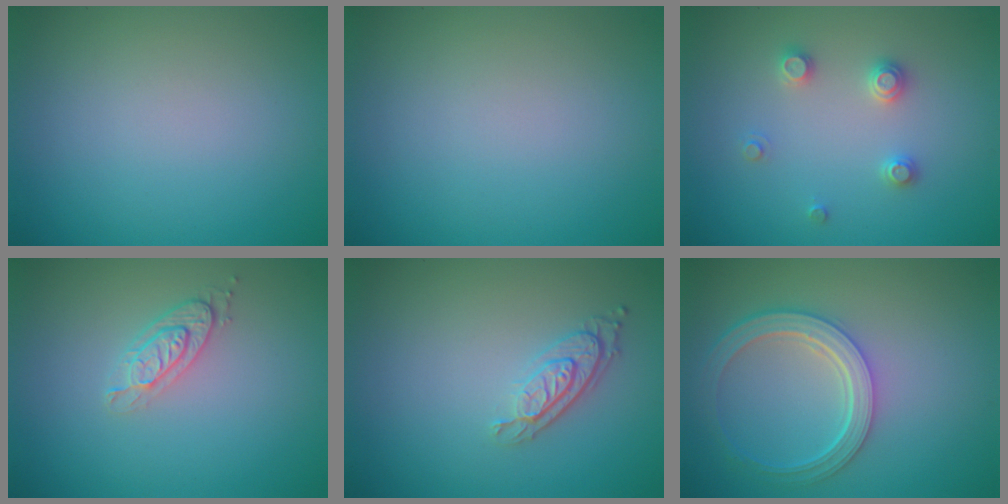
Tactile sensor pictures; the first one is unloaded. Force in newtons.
{"total": 0.0}
{"total": 2.0, "press": 2.0, "slide": 0.2}
{"total": 2.1, "press": 1.9, "slide": 0.9}
{"total": 2.9, "press": 2.2, "slide": 1.9}
{"total": 4.9, "press": 3.9, "slide": 3.0}